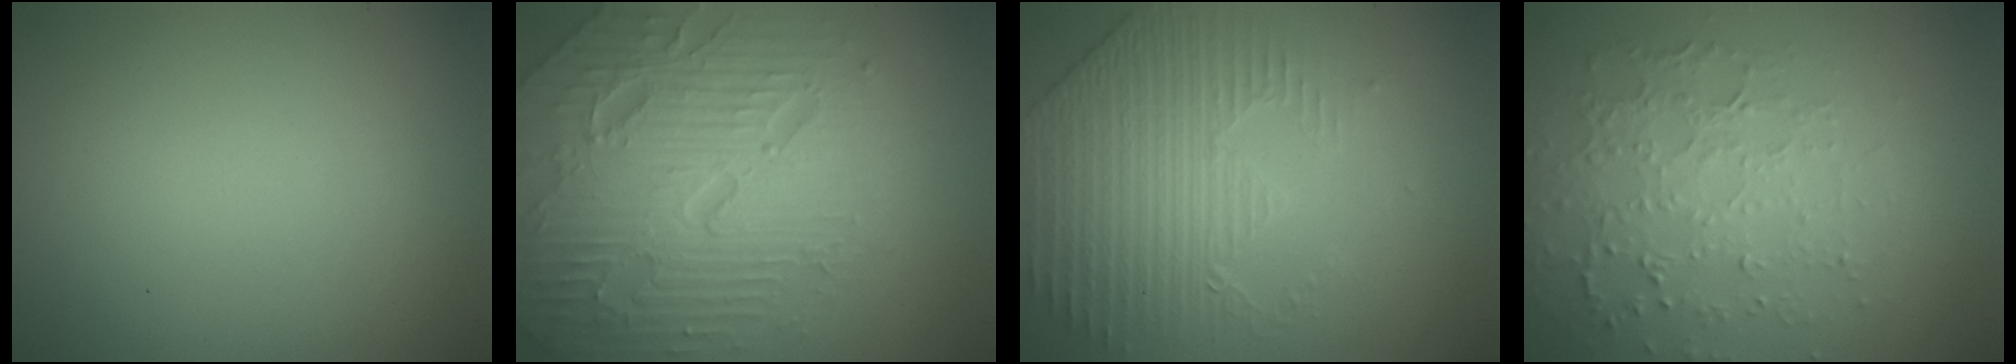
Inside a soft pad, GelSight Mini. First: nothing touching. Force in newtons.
{"total": 7.3, "press": 7.1, "slide": 1.5}
{"total": 4.4, "press": 3.5, "slide": 2.6}
{"total": 5.0, "press": 3.5, "slide": 3.5}